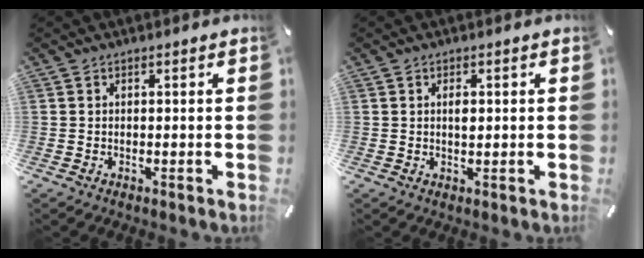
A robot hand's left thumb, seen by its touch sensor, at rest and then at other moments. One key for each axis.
{"total": 1.8, "fx": 0.3, "fy": 0.8, "fz": 1.5, "tx": -0.024, "ty": 0.000, "tz": 0.003}